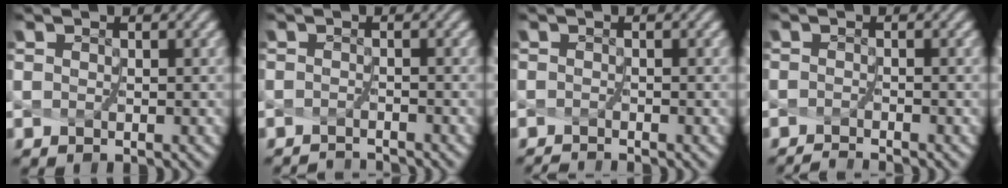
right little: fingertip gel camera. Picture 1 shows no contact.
{"total": 2.0, "force": [-1.9, -0.5, -0.5], "torque": [0.003, -0.008, -0.032]}
{"total": 1.5, "force": [-1.3, -0.6, -0.3], "torque": [-0.005, -0.011, -0.026]}
{"total": 2.0, "force": [-1.9, -0.7, -0.1], "torque": [-0.008, -0.011, -0.035]}